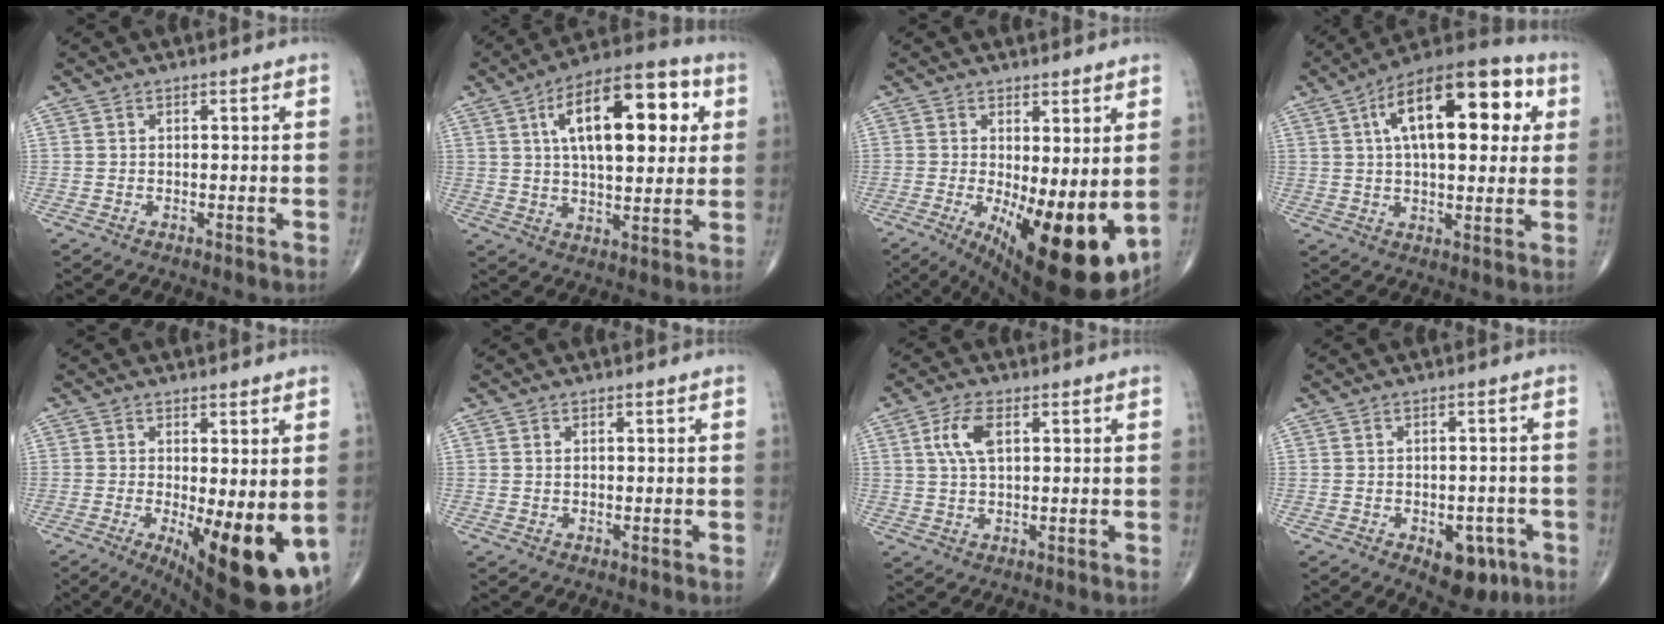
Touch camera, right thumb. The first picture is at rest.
{"total": 19.8, "force": [5.5, 8.8, 16.9], "torque": [-0.233, 0.008, 0.077]}
{"total": 16.9, "force": [-2.6, 5.9, 15.6], "torque": [-0.205, -0.033, -0.015]}
{"total": 21.6, "force": [6.1, 10.0, 18.1], "torque": [-0.252, 0.019, 0.083]}
{"total": 14.8, "force": [-3.2, 4.6, 13.8], "torque": [-0.169, -0.027, -0.026]}
{"total": 0.6, "force": [0.1, 0.4, 0.5], "torque": [-0.007, 0.000, 0.002]}
{"total": 5.7, "force": [1.7, 2.6, 4.8], "torque": [-0.106, 0.004, 0.034]}
{"total": 7.7, "force": [-3.4, 4.4, 5.3], "torque": [-0.042, 0.013, -0.034]}